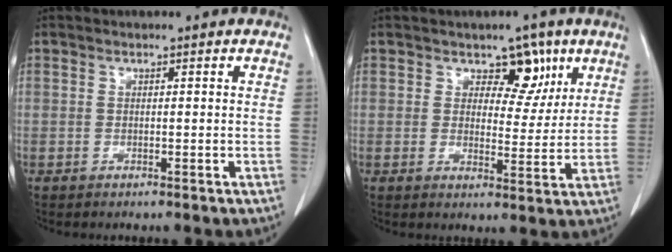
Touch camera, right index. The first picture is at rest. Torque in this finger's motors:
{"motor_torque": [0.05, 0.04, 0.19, 0.00]}